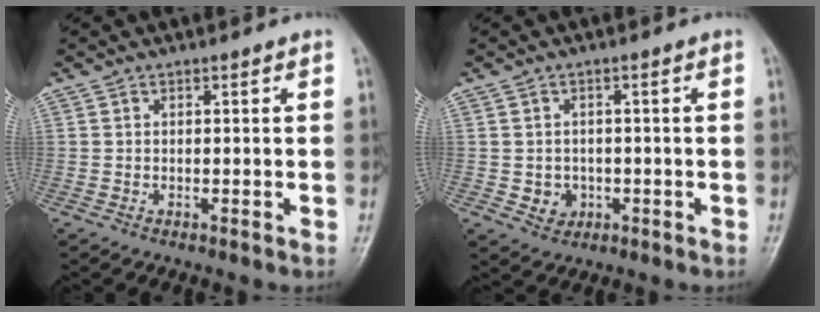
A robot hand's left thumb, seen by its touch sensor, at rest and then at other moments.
{"total": 3.5, "force": [-0.7, 3.1, 1.3], "torque": [-0.005, 0.003, -0.003]}